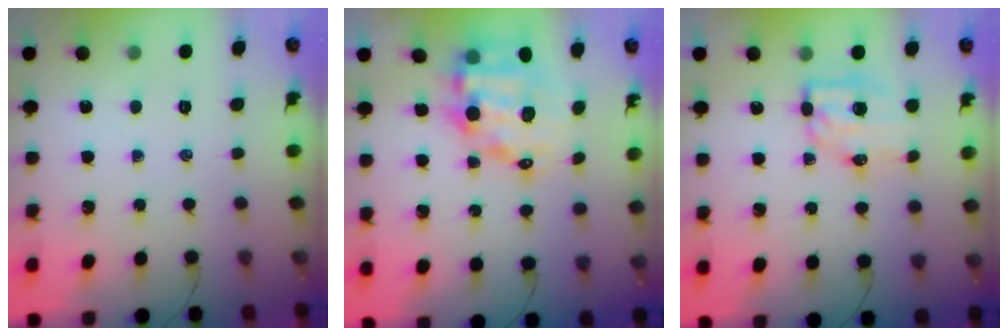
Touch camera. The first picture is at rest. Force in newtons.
{"total": 12.4, "press": 12.0, "slide": 3.1}
{"total": 7.9, "press": 7.8, "slide": 1.4}